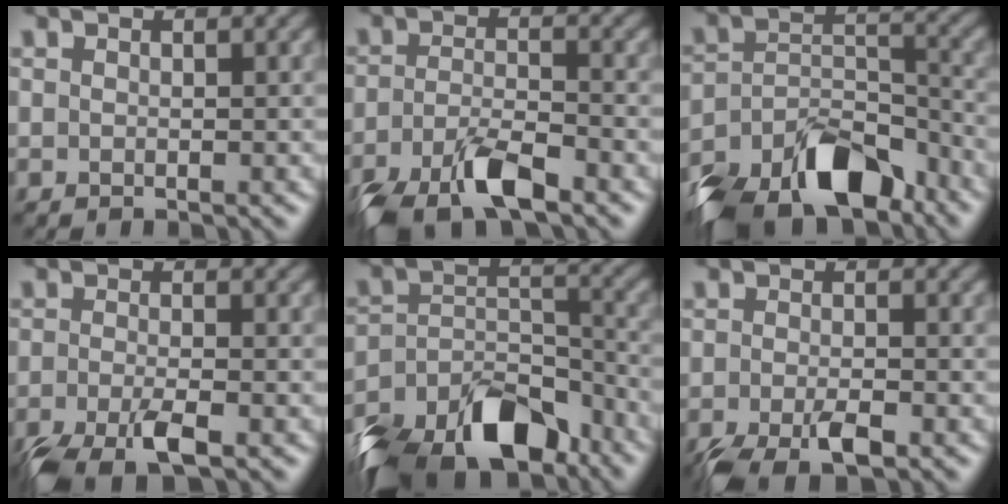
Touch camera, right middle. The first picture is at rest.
{"total": 6.3, "force": [-4.6, 2.0, 3.8], "torque": [-0.079, -0.006, -0.091]}
{"total": 10.8, "force": [-8.6, 4.4, 4.8], "torque": [-0.085, 0.003, -0.159]}
{"total": 5.1, "force": [-3.4, 1.5, 3.5], "torque": [-0.074, -0.007, -0.070]}
{"total": 12.2, "force": [-10.0, 5.0, 4.8], "torque": [-0.084, 0.000, -0.172]}
{"total": 4.4, "force": [-2.8, 1.4, 3.1], "torque": [-0.061, -0.005, -0.054]}